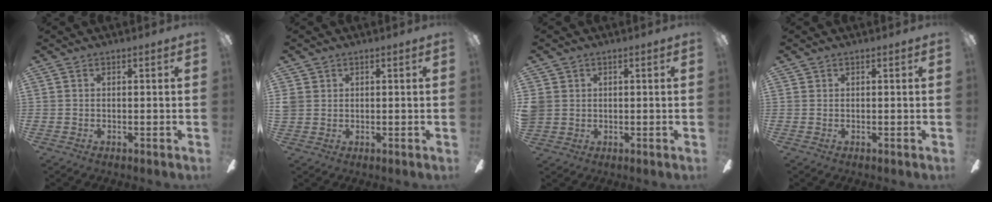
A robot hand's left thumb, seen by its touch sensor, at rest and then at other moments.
{"total": 2.5, "force": [0.9, 2.2, 0.6], "torque": [-0.015, 0.005, 0.019]}
{"total": 3.2, "force": [0.7, 3.1, 0.7], "torque": [-0.018, 0.007, 0.016]}
{"total": 0.0}